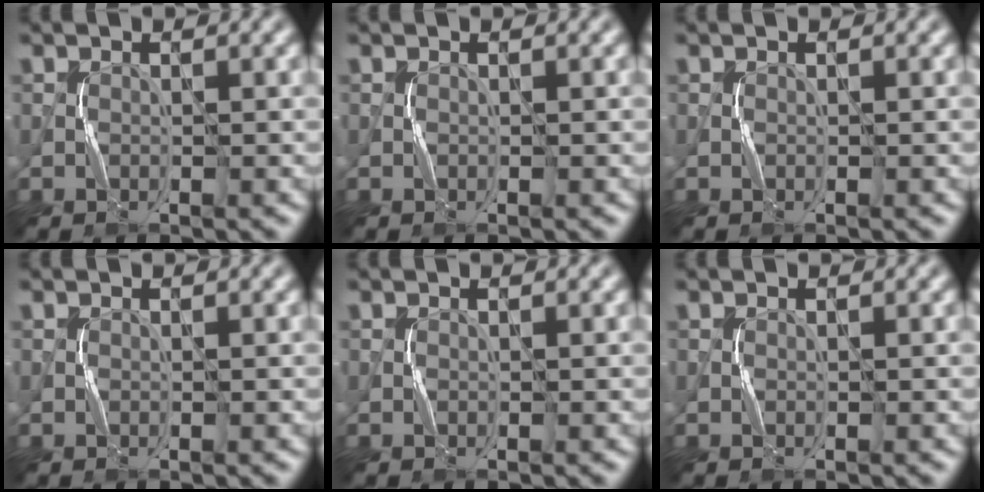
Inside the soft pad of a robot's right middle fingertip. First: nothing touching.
{"total": 0.0}
{"total": 0.0}
{"total": 0.0}
{"total": 0.0}
{"total": 0.0}